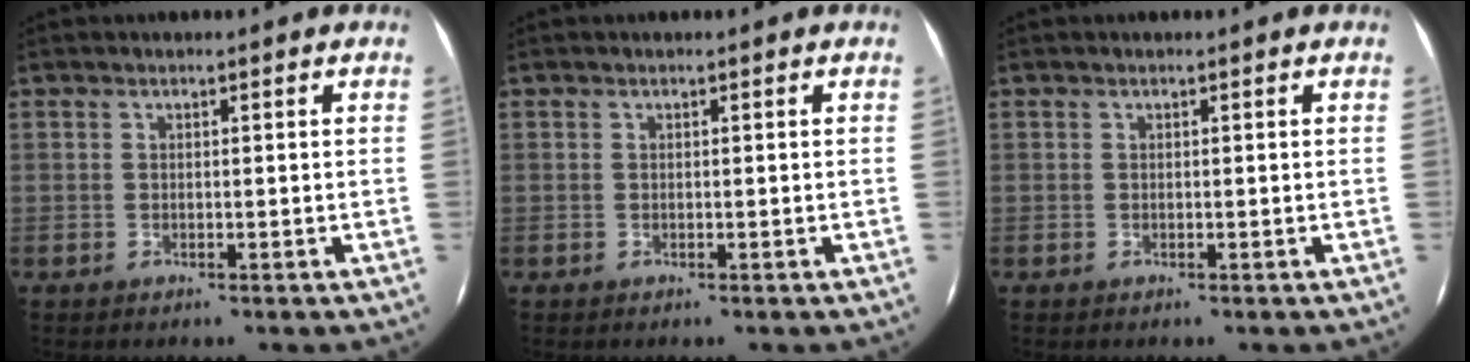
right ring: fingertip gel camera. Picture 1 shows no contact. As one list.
[{"total": 0.0}, {"total": 0.0}]